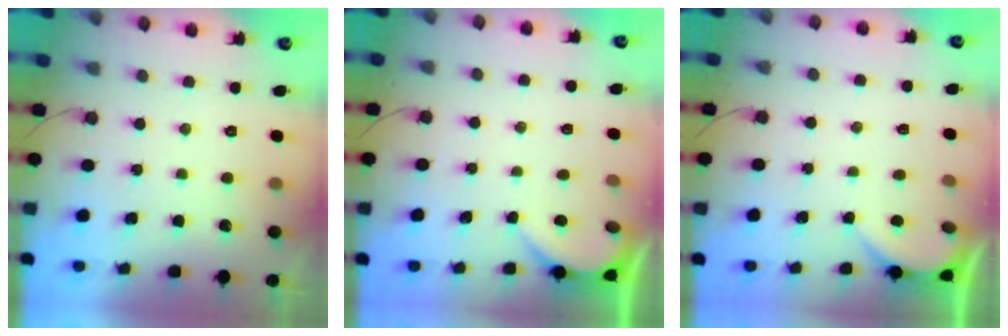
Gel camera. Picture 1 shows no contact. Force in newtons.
{"total": 2.3, "press": 2.3, "slide": 0.2}
{"total": 2.7, "press": 2.7, "slide": 0.3}